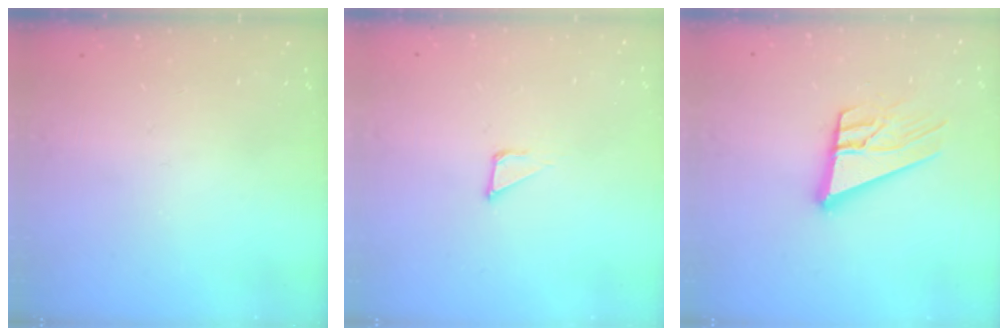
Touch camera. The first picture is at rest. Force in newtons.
{"total": 2.8, "press": 2.8, "slide": 0.1}
{"total": 14.1, "press": 13.9, "slide": 2.4}